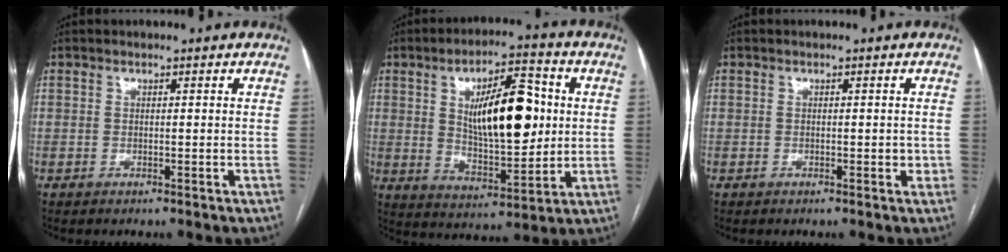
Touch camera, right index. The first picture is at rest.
{"total": 15.4, "force": [2.8, 5.3, 14.2], "torque": [-0.230, 0.009, 0.049]}
{"total": 1.1, "force": [-0.1, 0.7, 0.8], "torque": [-0.008, 0.003, 0.000]}